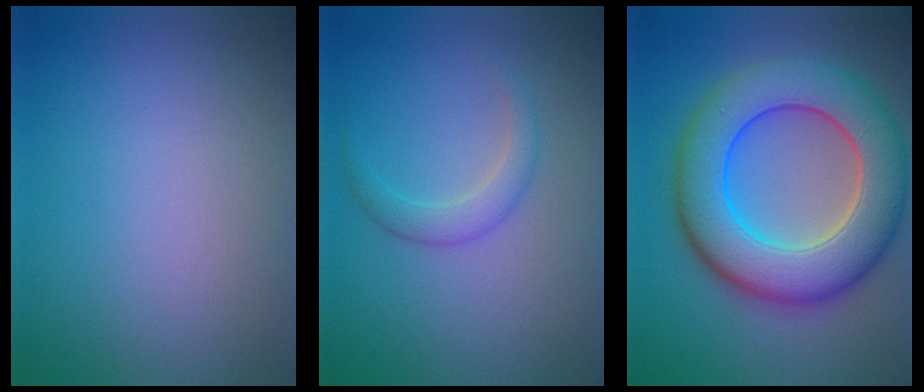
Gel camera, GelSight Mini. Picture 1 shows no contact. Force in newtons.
{"total": 1.9, "press": 1.9, "slide": 0.0}
{"total": 10.7, "press": 10.7, "slide": 0.6}